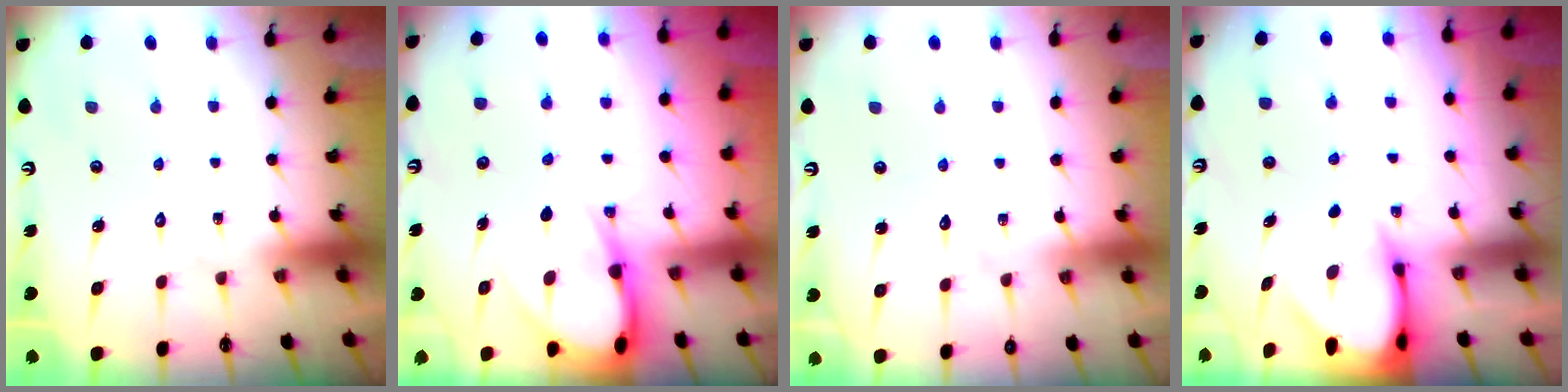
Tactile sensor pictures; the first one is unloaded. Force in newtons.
{"total": 8.3, "press": 8.2, "slide": 0.9}
{"total": 3.2, "press": 3.2, "slide": 0.4}
{"total": 3.7, "press": 3.7, "slide": 0.2}